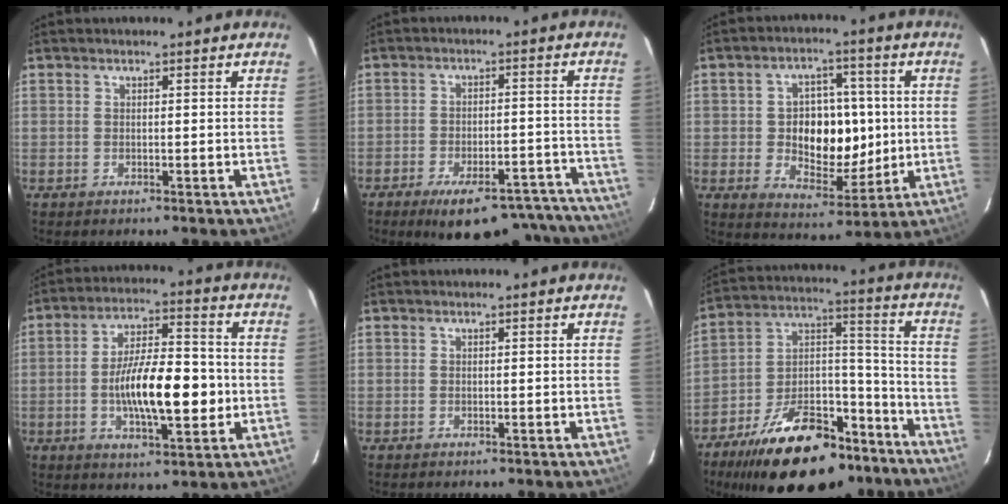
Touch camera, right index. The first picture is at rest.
{"total": 19.1, "force": [-16.2, 6.2, 7.9], "torque": [-0.126, 0.019, -0.196]}
{"total": 12.0, "force": [-0.3, 8.5, 8.4], "torque": [-0.153, 0.006, 0.009]}
{"total": 14.2, "force": [-2.4, 4.6, 13.2], "torque": [-0.237, 0.002, -0.036]}
{"total": 0.0}
{"total": 25.2, "force": [-17.0, 12.1, 14.0], "torque": [-0.259, 0.034, -0.247]}